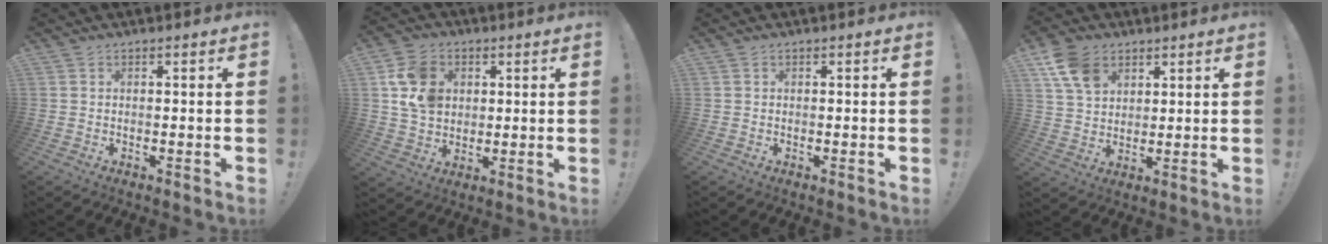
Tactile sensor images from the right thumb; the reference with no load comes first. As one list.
[{"total": 13.0, "force": [3.8, 10.5, 6.6], "torque": [-0.107, -0.007, 0.078]}, {"total": 0.0}, {"total": 10.9, "force": [5.8, 7.4, 5.6], "torque": [-0.101, -0.020, 0.113]}]